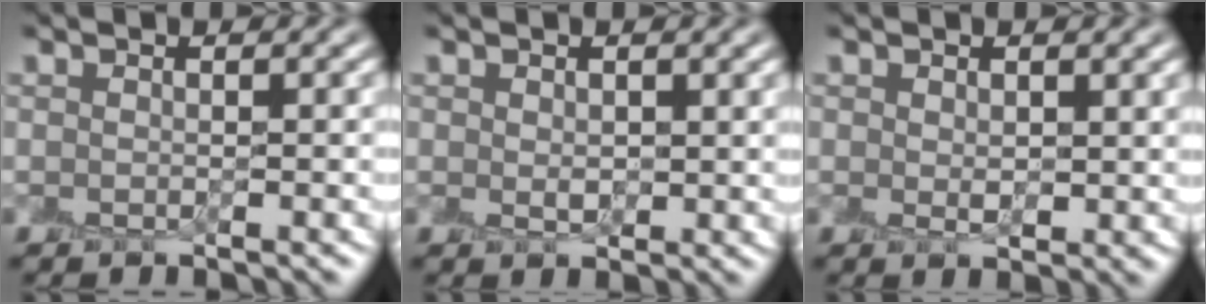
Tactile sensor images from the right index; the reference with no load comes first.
{"total": 1.1, "force": [0.6, 0.6, 0.6], "torque": [-0.007, 0.003, 0.017]}
{"total": 1.3, "force": [0.9, 0.6, 0.8], "torque": [-0.010, 0.002, 0.022]}